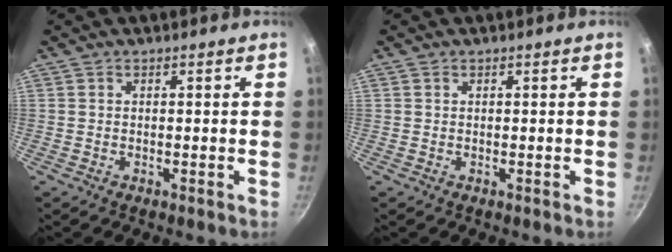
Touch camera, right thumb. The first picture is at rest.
{"total": 0.0}